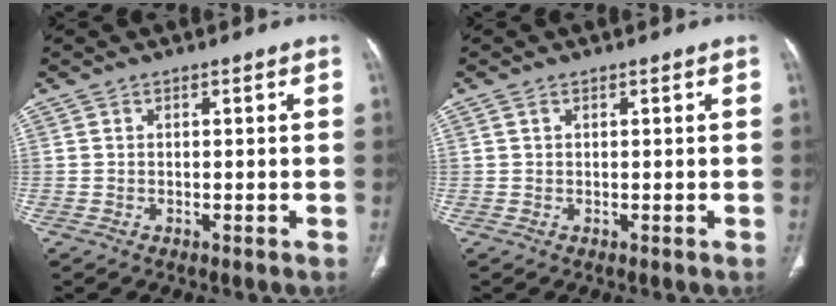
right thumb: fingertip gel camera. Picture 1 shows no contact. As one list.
[{"total": 0.6, "force": [0.3, 0.4, 0.3], "torque": [-0.008, 0.005, 0.006]}]